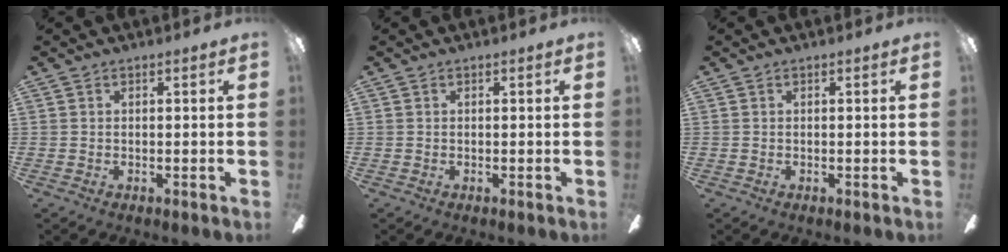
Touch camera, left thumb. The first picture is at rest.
{"total": 0.0}
{"total": 0.0}